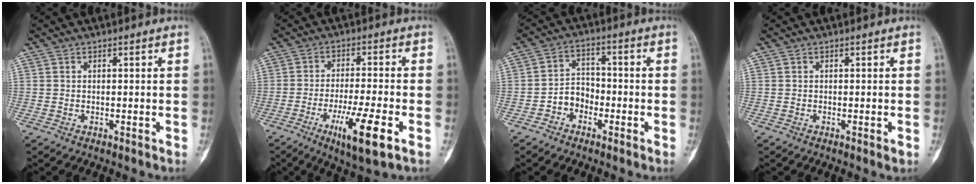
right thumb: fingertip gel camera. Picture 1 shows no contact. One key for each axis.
{"total": 11.0, "fx": -4.7, "fy": 1.7, "fz": 9.8, "tx": -0.180, "ty": 0.000, "tz": -0.075}
{"total": 5.1, "fx": -2.4, "fy": 4.0, "fz": 2.1, "tx": -0.011, "ty": 0.030, "tz": -0.053}
{"total": 0.7, "fx": -0.2, "fy": 0.1, "fz": 0.7, "tx": -0.011, "ty": -0.002, "tz": -0.002}